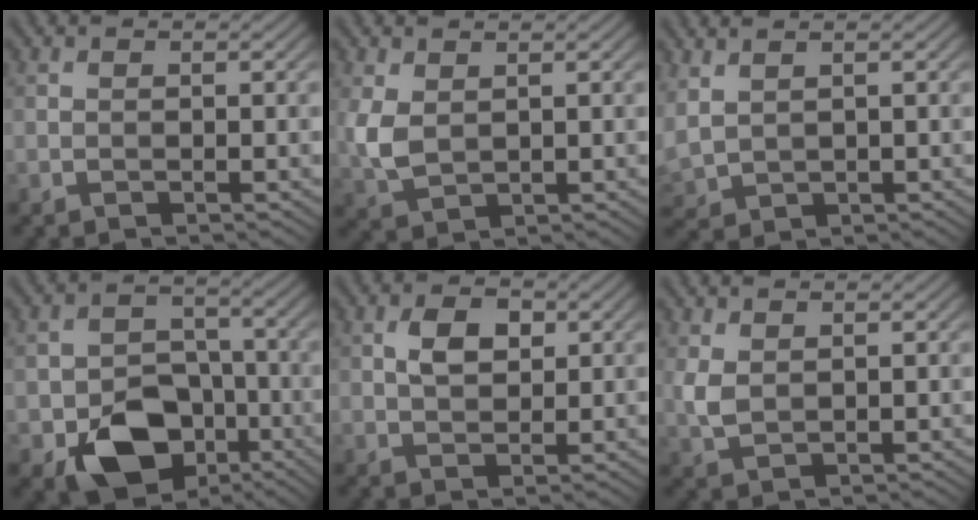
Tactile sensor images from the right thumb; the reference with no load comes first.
{"total": 4.4, "force": [1.0, 2.9, 3.1], "torque": [-0.089, -0.002, 0.025]}
{"total": 4.2, "force": [1.9, 2.6, 2.7], "torque": [-0.088, -0.002, 0.045]}
{"total": 11.3, "force": [-5.5, 7.8, 5.9], "torque": [-0.107, -0.028, -0.096]}
{"total": 3.8, "force": [1.1, 2.3, 2.8], "torque": [-0.059, 0.007, 0.019]}
{"total": 2.8, "force": [0.9, 1.8, 2.0], "torque": [-0.056, -0.001, 0.022]}